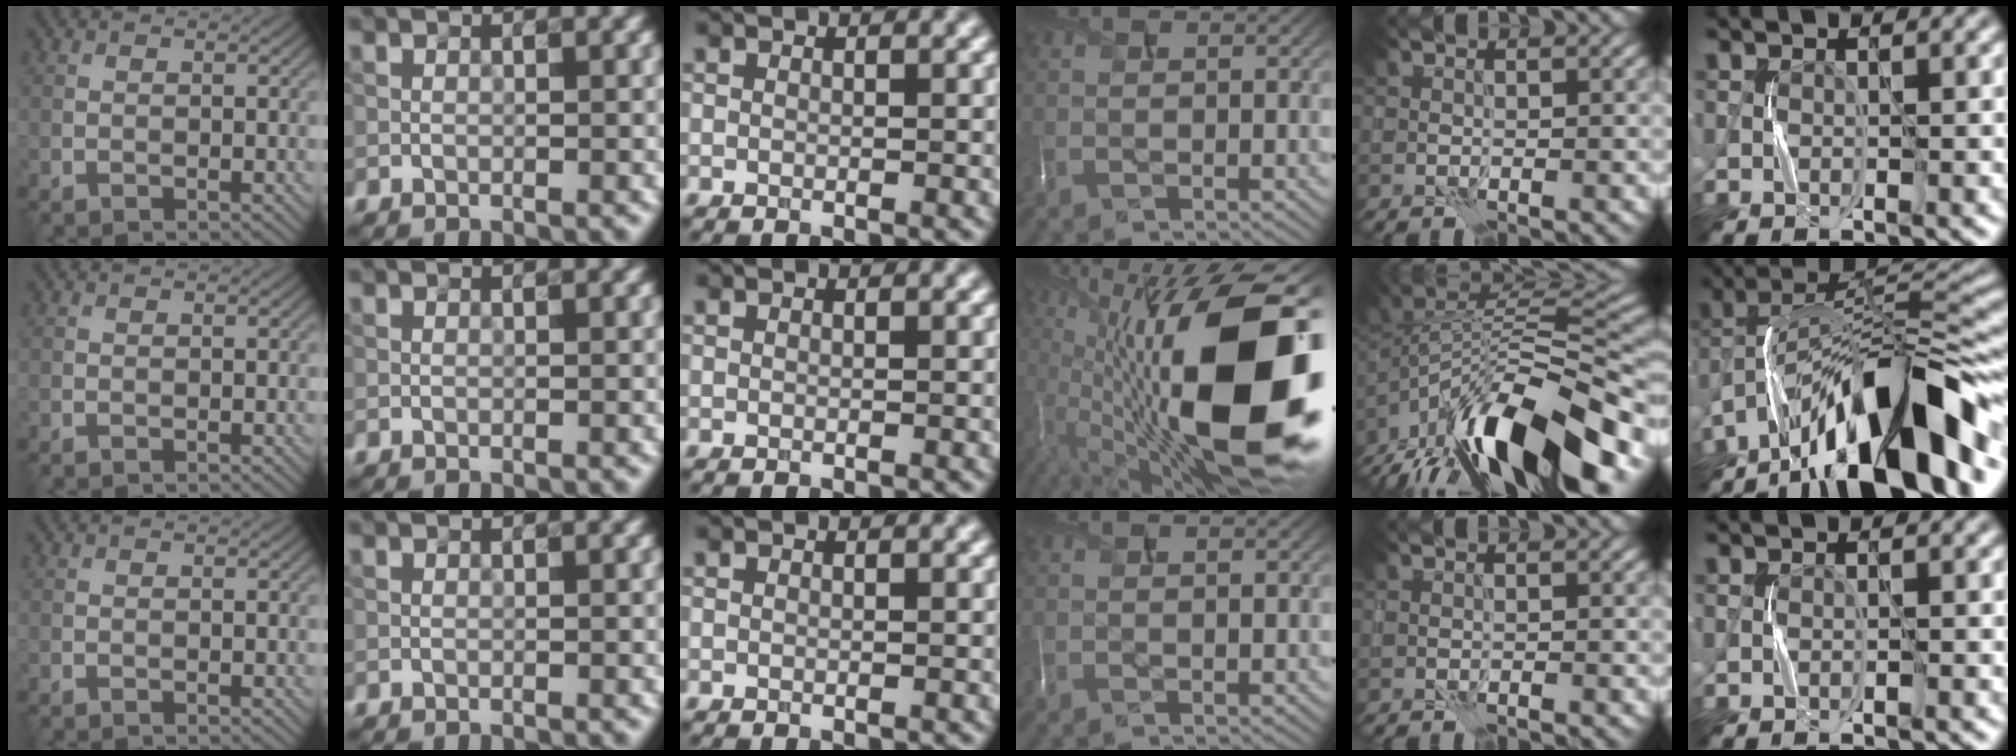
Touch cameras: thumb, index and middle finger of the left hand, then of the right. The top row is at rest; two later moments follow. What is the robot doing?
{"motion": "press", "object": "grip strengthener"}